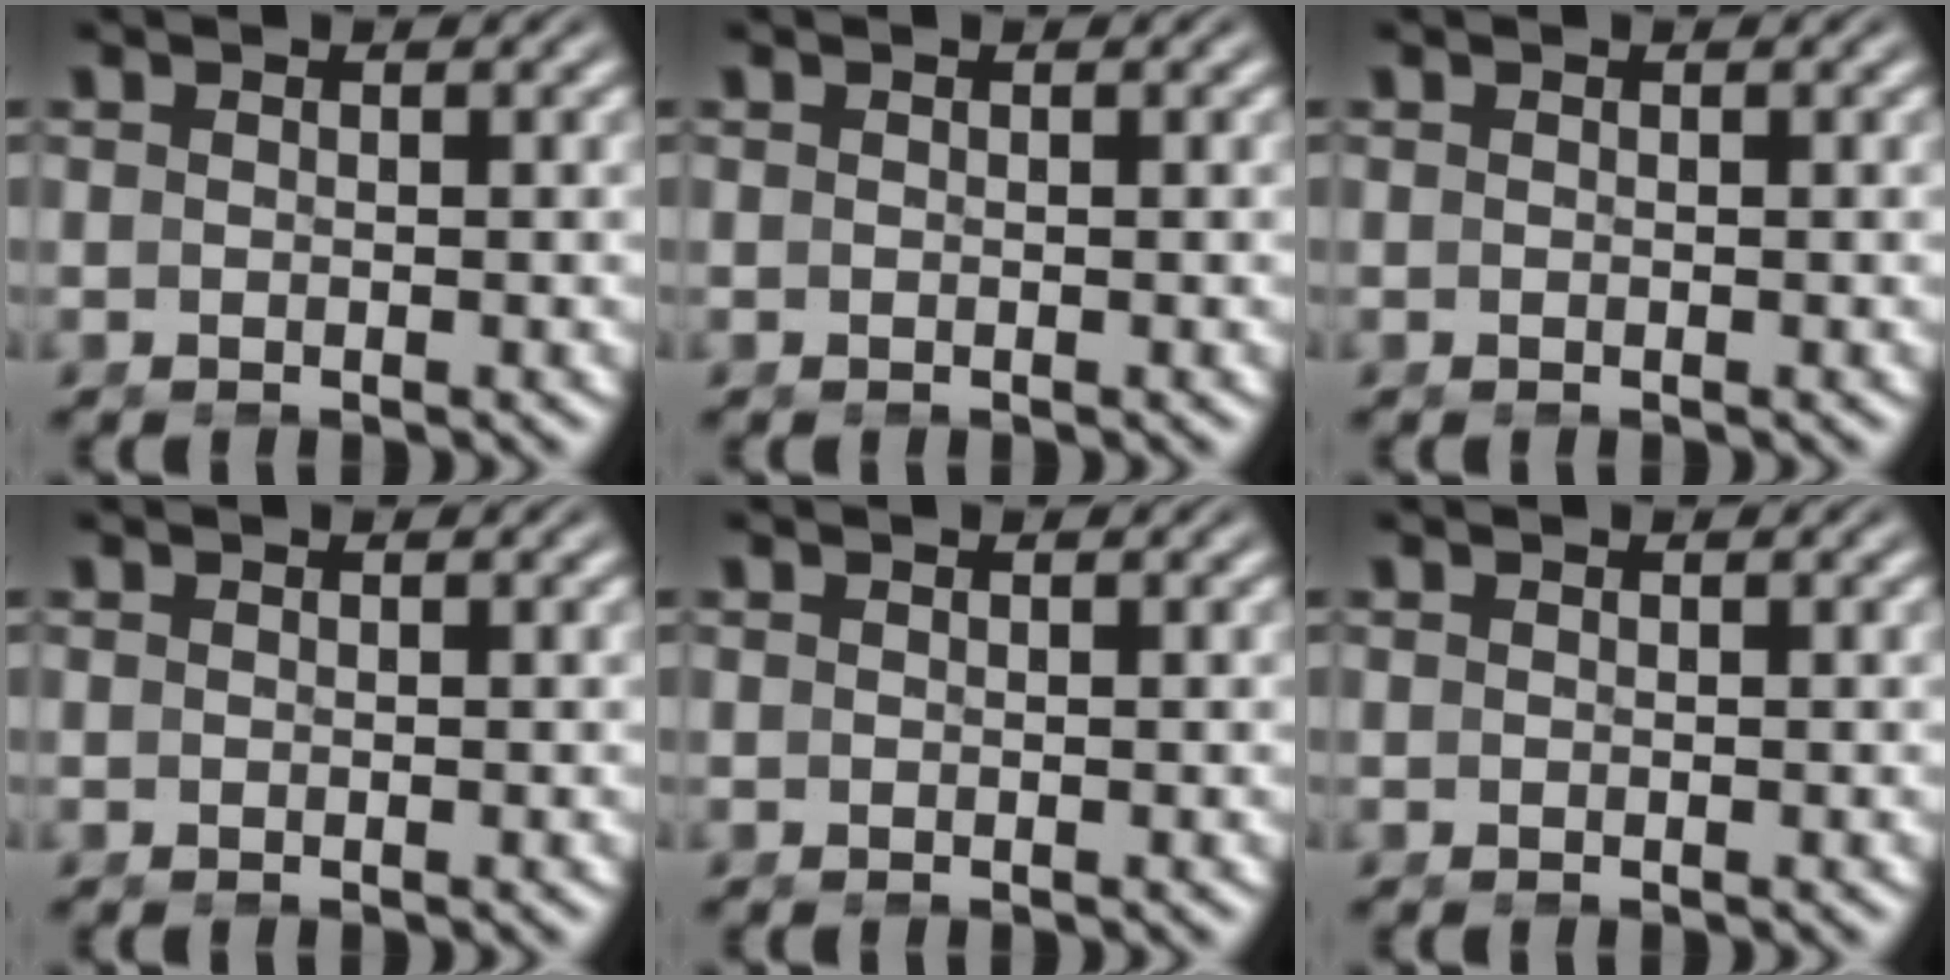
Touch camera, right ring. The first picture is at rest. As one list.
[{"total": 0.0}, {"total": 0.0}, {"total": 0.0}, {"total": 0.0}, {"total": 0.0}]